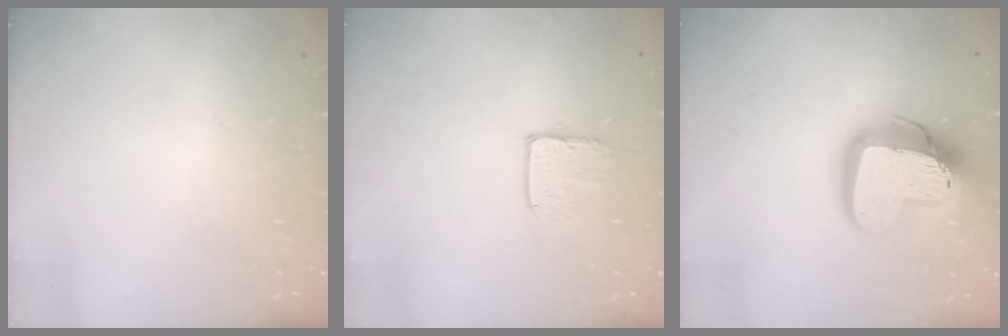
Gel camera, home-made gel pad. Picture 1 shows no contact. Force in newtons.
{"total": 5.1, "press": 5.0, "slide": 0.4}
{"total": 17.3, "press": 17.3, "slide": 1.6}